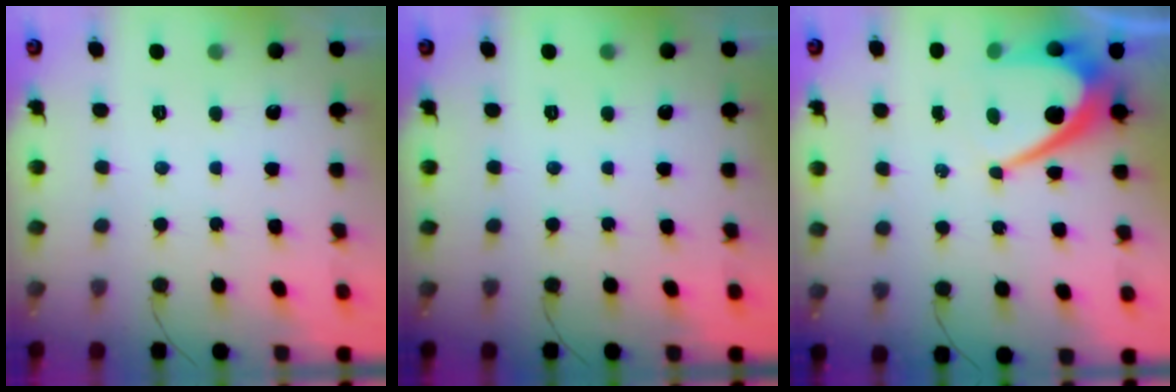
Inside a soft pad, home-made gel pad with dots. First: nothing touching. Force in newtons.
{"total": 0.0}
{"total": 10.7, "press": 10.6, "slide": 0.9}